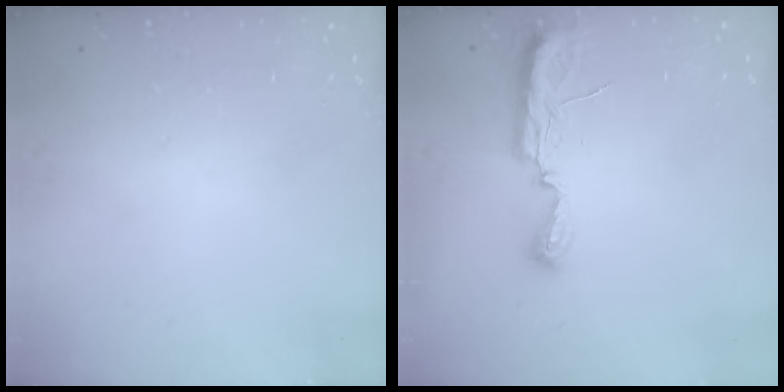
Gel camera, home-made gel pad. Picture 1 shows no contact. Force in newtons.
{"total": 7.6, "press": 7.6, "slide": 0.7}